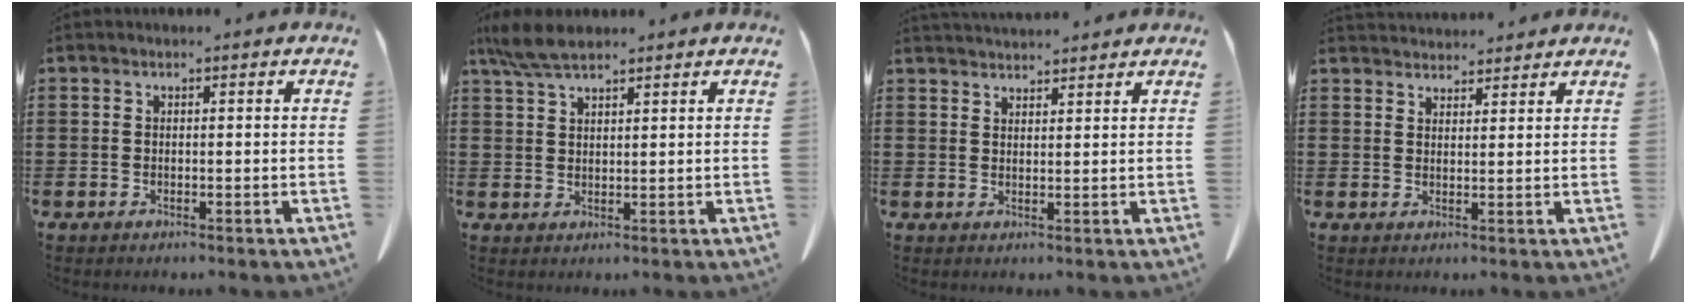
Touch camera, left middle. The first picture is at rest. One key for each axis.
{"total": 5.2, "fx": 4.0, "fy": 1.2, "fz": 3.1, "tx": -0.076, "ty": -0.005, "tz": 0.073}
{"total": 2.8, "fx": 2.8, "fy": 0.1, "fz": 0.1, "tx": -0.009, "ty": -0.005, "tz": 0.053}
{"total": 3.1, "fx": 3.1, "fy": 0.4, "fz": 0.0, "tx": -0.007, "ty": -0.009, "tz": 0.058}